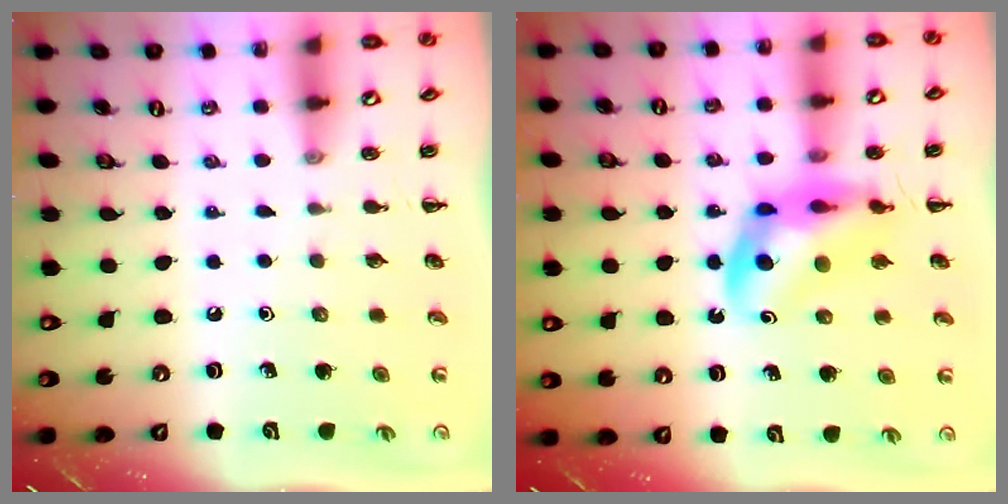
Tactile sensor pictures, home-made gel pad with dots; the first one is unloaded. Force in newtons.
{"total": 12.3, "press": 11.9, "slide": 3.3}